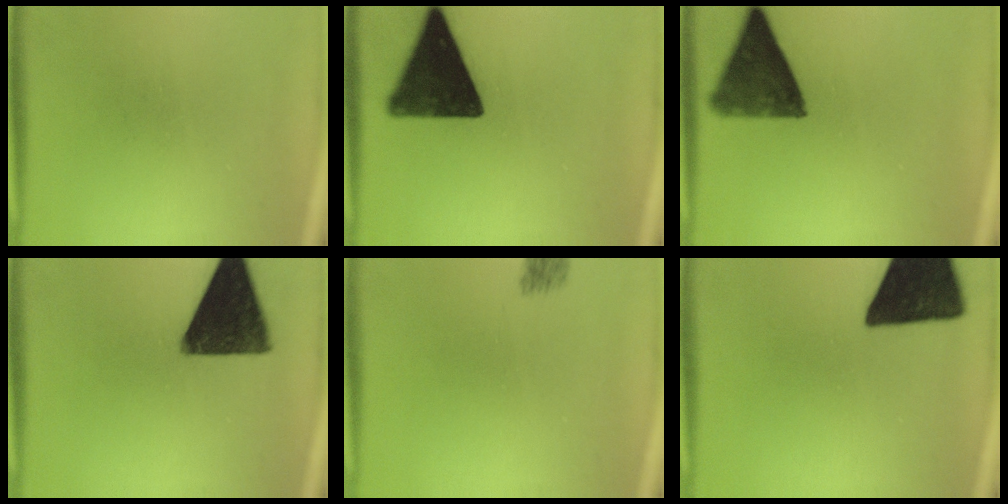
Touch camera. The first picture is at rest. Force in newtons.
{"total": 16.3}
{"total": 11.7}
{"total": 15.0}
{"total": 2.1}
{"total": 18.8}